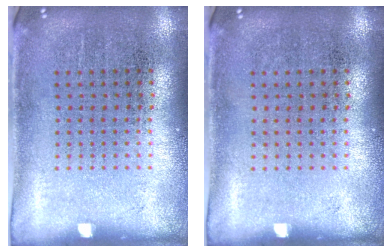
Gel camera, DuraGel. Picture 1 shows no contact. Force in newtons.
{"total": 0.0}